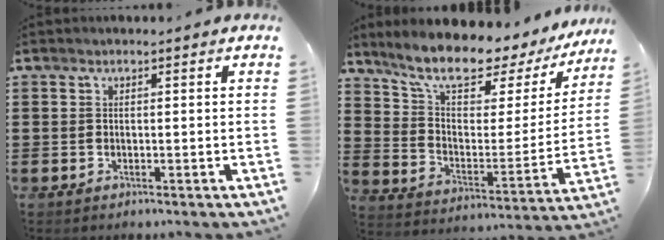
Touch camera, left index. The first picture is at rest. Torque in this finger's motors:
{"motor_torque": [2.14, 0.00, 0.95, 0.21]}